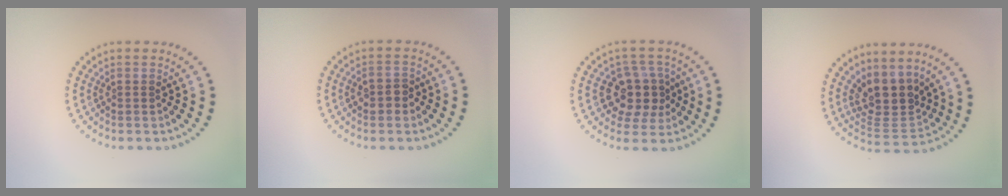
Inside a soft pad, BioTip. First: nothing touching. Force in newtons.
{"total": 1.6, "press": 1.6, "slide": 0.2}
{"total": 4.5, "press": 4.2, "slide": 1.8}
{"total": 4.0, "press": 3.1, "slide": 2.6}